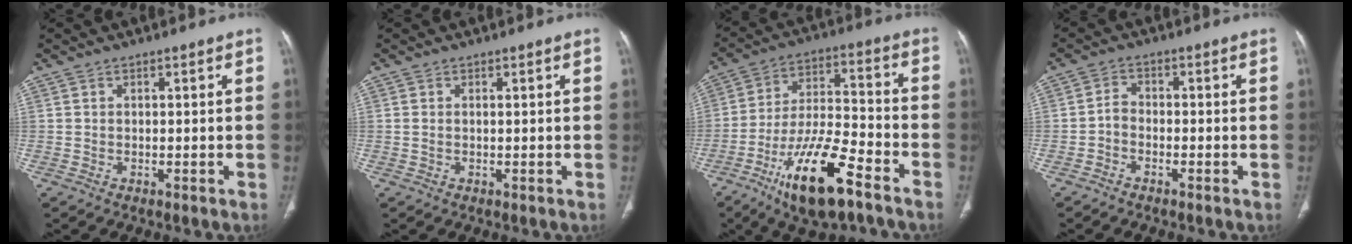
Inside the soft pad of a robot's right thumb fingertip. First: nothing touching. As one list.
[{"total": 0.7, "force": [0.1, 0.3, 0.6], "torque": [-0.026, 0.007, 0.008]}, {"total": 17.3, "force": [-10.3, 5.3, 12.9], "torque": [-0.230, 0.055, -0.181]}, {"total": 2.3, "force": [-1.2, 1.5, 1.3], "torque": [-0.021, 0.015, -0.030]}]